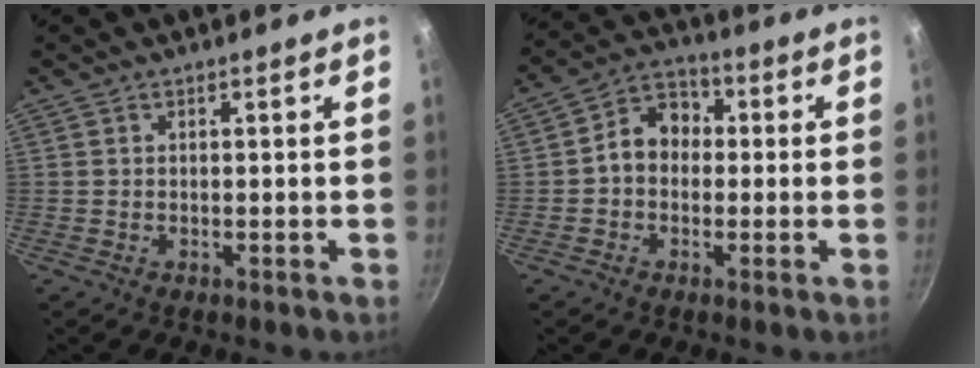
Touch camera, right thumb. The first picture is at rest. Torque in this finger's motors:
{"motor_torque": [-0.35, 1.00, 0.74, -0.45, 0.03]}